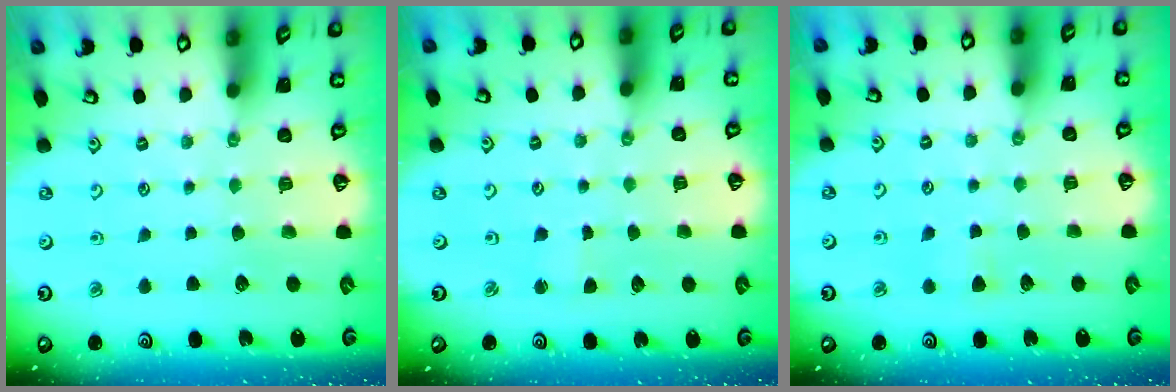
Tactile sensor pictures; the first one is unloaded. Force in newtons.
{"total": 1.4, "press": 1.4, "slide": 0.2}
{"total": 3.9, "press": 3.8, "slide": 0.5}